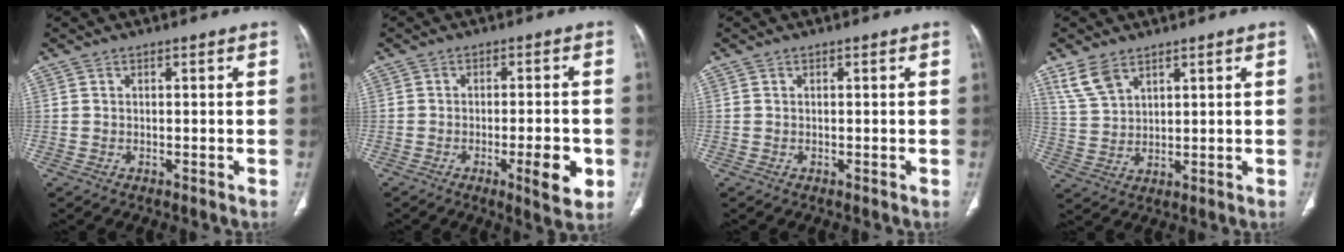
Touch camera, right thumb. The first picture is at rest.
{"total": 7.9, "force": [-2.7, 1.9, 7.2], "torque": [-0.095, -0.001, -0.033]}
{"total": 0.0}
{"total": 6.2, "force": [4.3, 3.2, 3.1], "torque": [-0.052, -0.013, 0.099]}